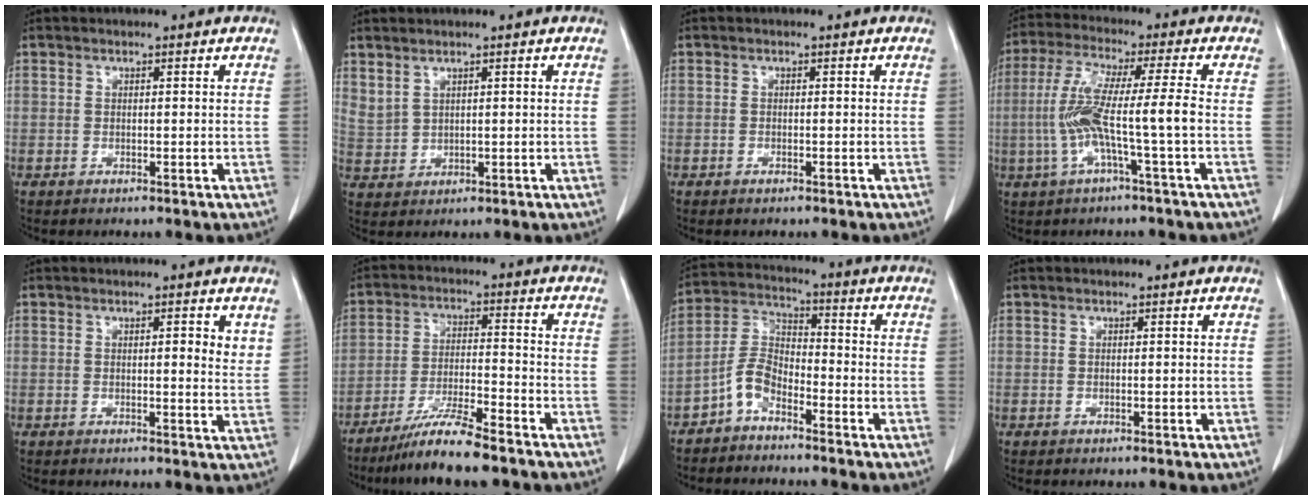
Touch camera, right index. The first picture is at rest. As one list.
[{"total": 3.0, "force": [2.4, 1.4, 1.3], "torque": [-0.031, -0.001, 0.060]}, {"total": 0.6, "force": [-0.4, 0.2, 0.3], "torque": [-0.010, -0.001, -0.005]}, {"total": 9.6, "force": [-1.9, -0.8, 9.4], "torque": [-0.196, 0.009, -0.040]}, {"total": 3.0, "force": [1.4, 0.7, 2.6], "torque": [-0.031, -0.006, 0.013]}, {"total": 8.8, "force": [-7.1, 0.0, 5.2], "torque": [-0.096, -0.024, -0.130]}, {"total": 5.7, "force": [-3.8, 2.5, 3.3], "torque": [-0.077, 0.012, -0.085]}, {"total": 0.0}]